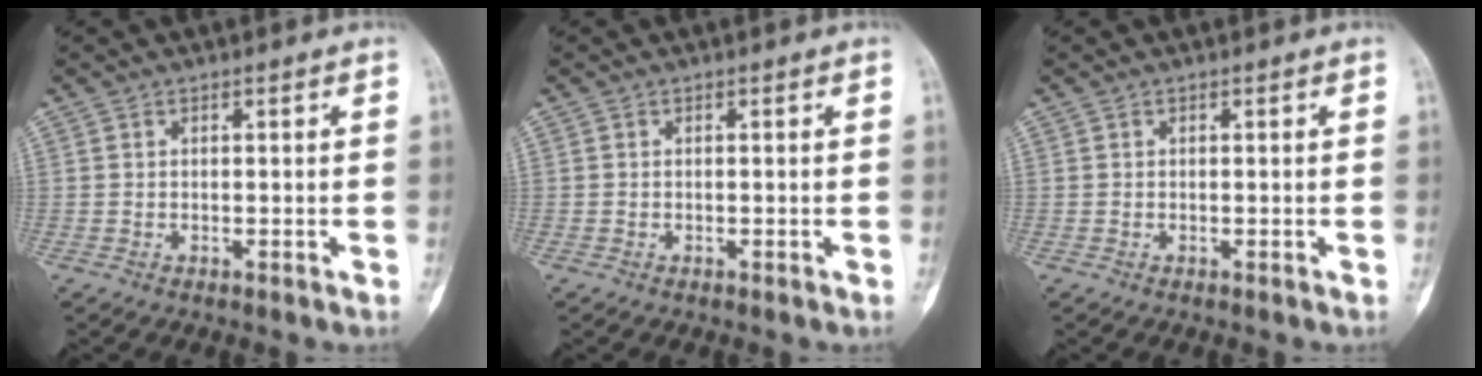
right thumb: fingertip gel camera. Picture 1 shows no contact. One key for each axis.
{"total": 0.0}
{"total": 0.0}